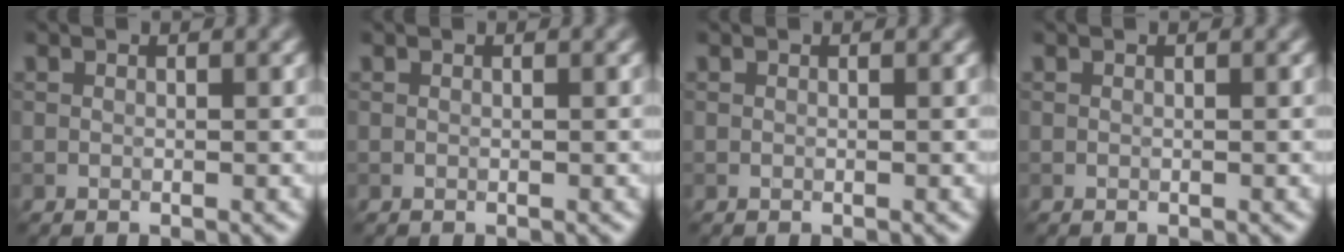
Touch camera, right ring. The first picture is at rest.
{"total": 0.0}
{"total": 0.0}
{"total": 0.0}